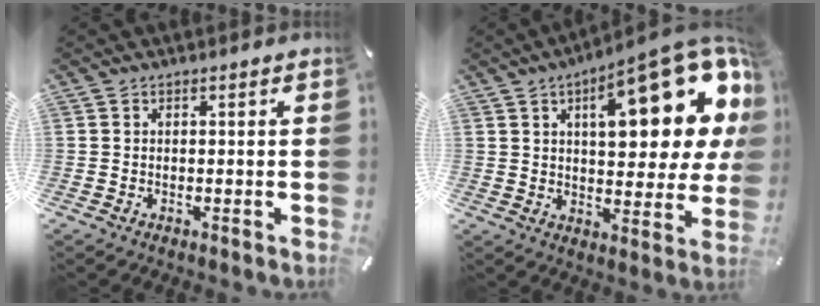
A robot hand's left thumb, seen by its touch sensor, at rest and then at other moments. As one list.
[{"total": 23.4, "force": [9.8, 9.3, 19.1], "torque": [-0.252, -0.053, 0.148]}]